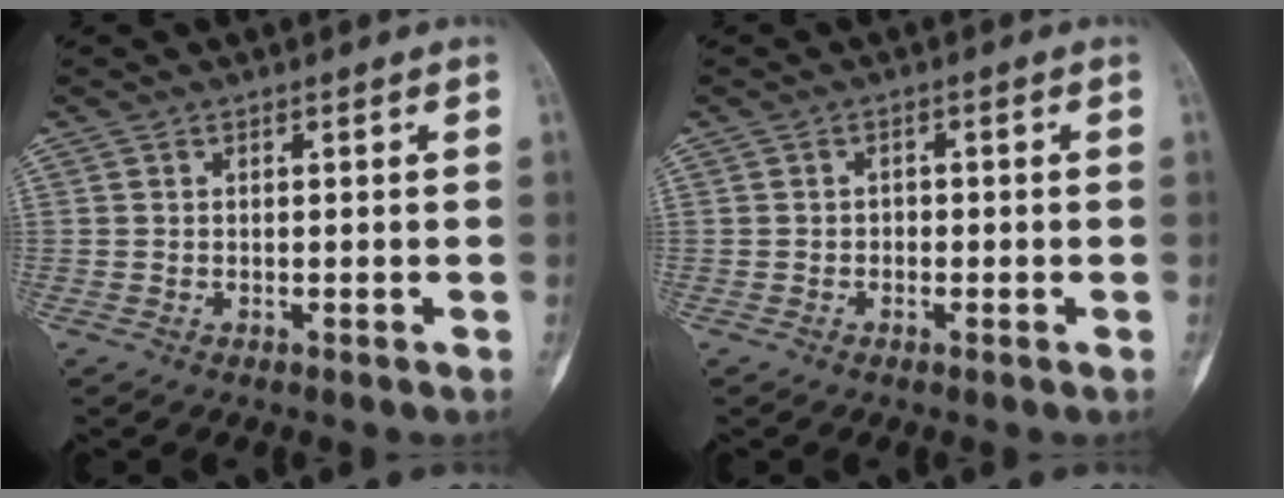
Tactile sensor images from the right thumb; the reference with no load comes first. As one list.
[{"total": 1.1, "force": [-0.5, 0.9, 0.4], "torque": [0.007, 0.006, -0.012]}]